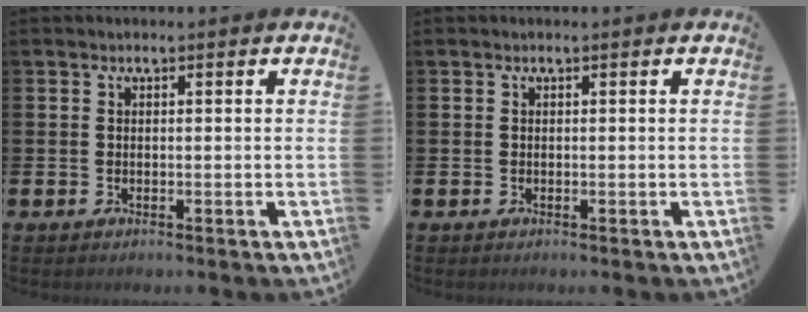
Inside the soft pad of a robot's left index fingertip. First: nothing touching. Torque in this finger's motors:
{"motor_torque": [0.00, 0.00, 0.00, 0.00]}